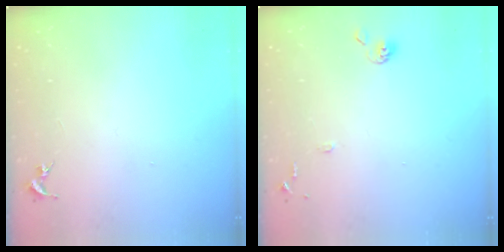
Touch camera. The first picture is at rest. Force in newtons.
{"total": 7.0, "press": 7.0, "slide": 0.7}